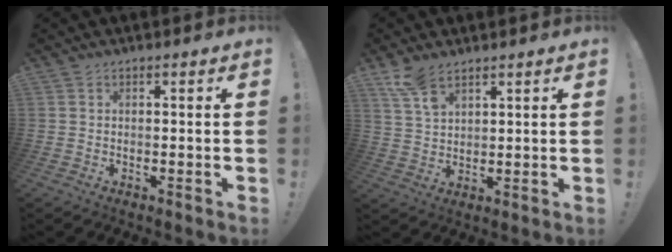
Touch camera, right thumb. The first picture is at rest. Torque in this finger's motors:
{"motor_torque": [0.03, 0.06, 0.01, 0.01, 0.00]}